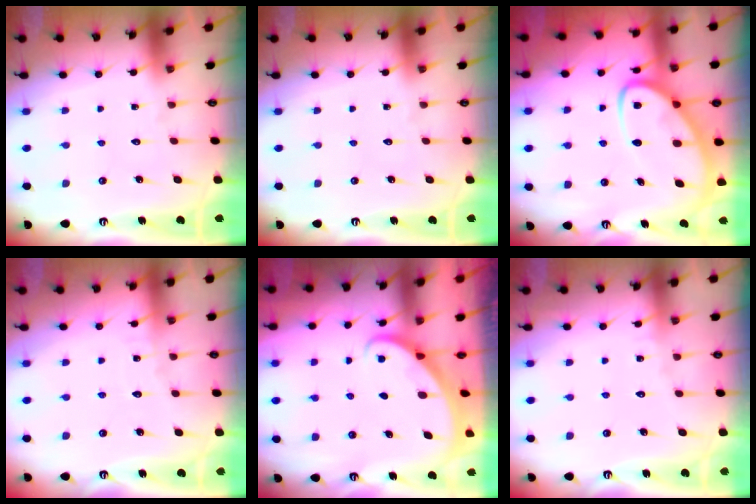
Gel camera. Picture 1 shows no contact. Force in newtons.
{"total": 0.0}
{"total": 10.9, "press": 10.9, "slide": 1.2}
{"total": 2.4, "press": 2.4, "slide": 0.3}
{"total": 2.0, "press": 2.0, "slide": 0.1}
{"total": 2.5, "press": 2.5, "slide": 0.2}